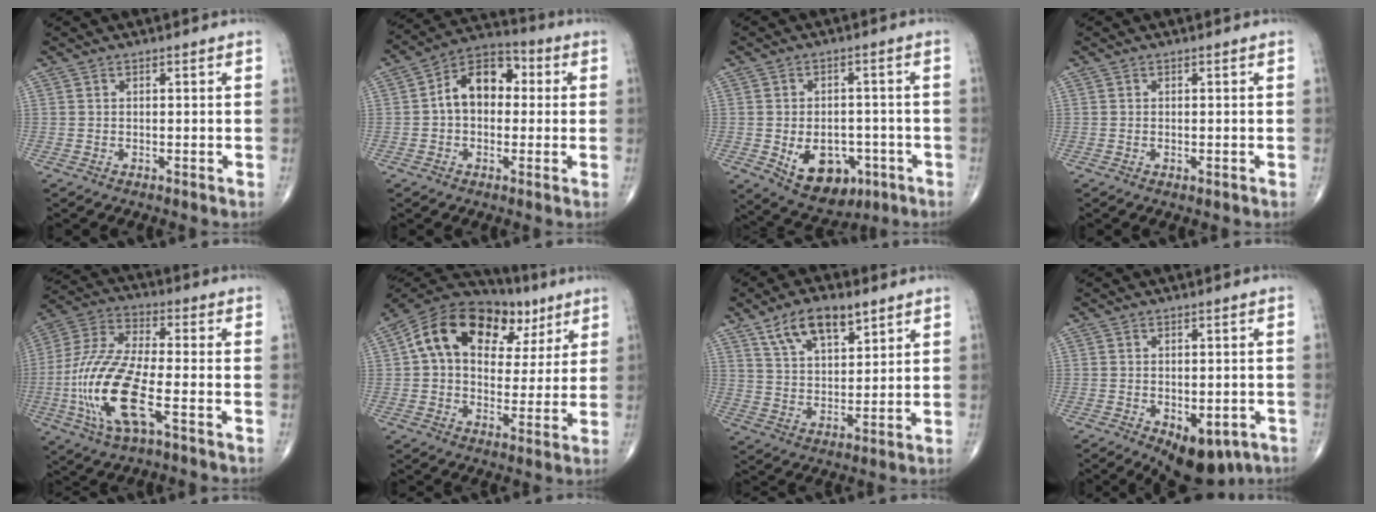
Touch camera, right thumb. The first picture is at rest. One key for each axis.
{"total": 11.3, "fx": 0.9, "fy": 7.7, "fz": 8.2, "tx": -0.105, "ty": 0.033, "tz": -0.001}
{"total": 11.7, "fx": -4.1, "fy": 7.9, "fz": 7.6, "tx": -0.086, "ty": 0.016, "tz": -0.044}
{"total": 0.6, "fx": -0.2, "fy": 0.3, "fz": 0.5, "tx": -0.008, "ty": -0.002, "tz": -0.003}
{"total": 18.0, "fx": -5.2, "fy": 6.0, "fz": 16.1, "tx": -0.360, "ty": 0.017, "tz": -0.098}
{"total": 20.7, "fx": 7.3, "fy": 13.5, "fz": 13.9, "tx": -0.194, "ty": 0.025, "tz": 0.109}
{"total": 11.2, "fx": 6.8, "fy": 5.2, "fz": 7.2, "tx": -0.109, "ty": -0.026, "tz": 0.127}
{"total": 10.3, "fx": -5.0, "fy": 5.4, "fz": 7.1, "tx": -0.079, "ty": 0.008, "tz": -0.060}